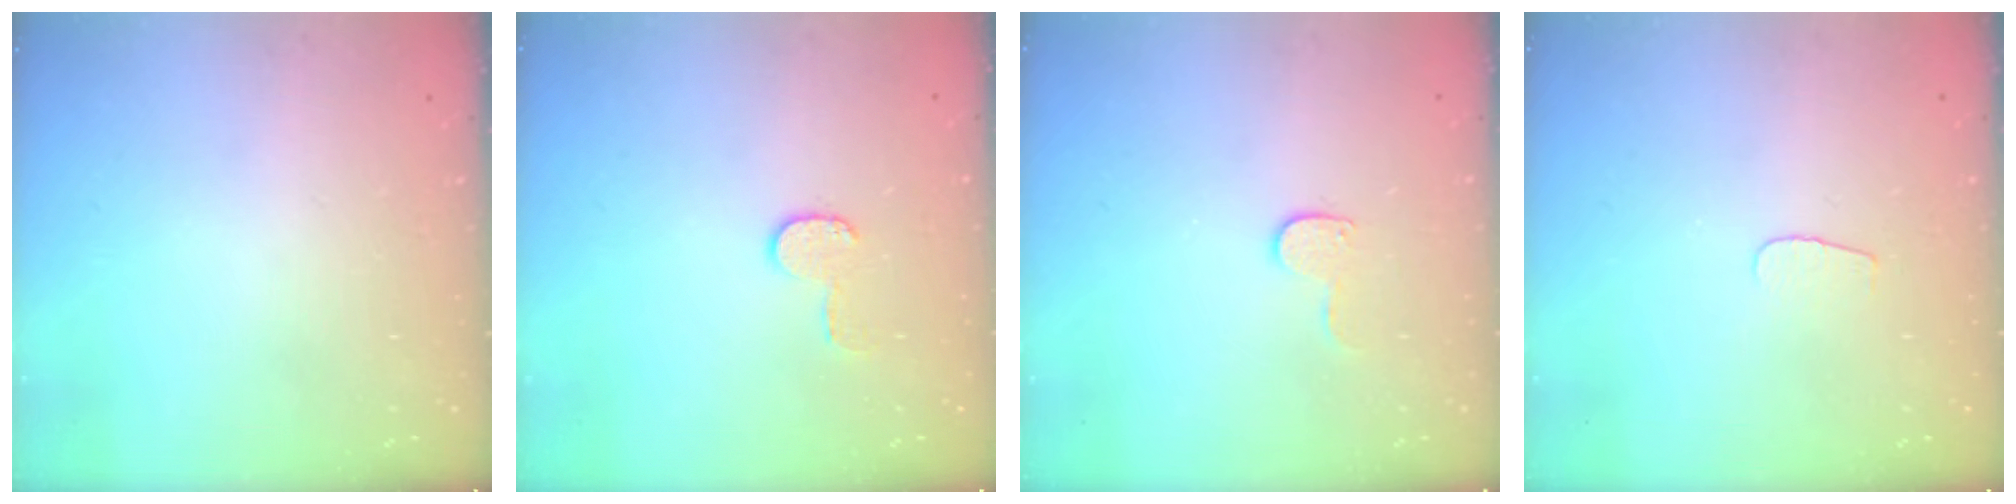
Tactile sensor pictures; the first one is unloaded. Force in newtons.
{"total": 5.9, "press": 5.9, "slide": 0.4}
{"total": 6.4, "press": 6.4, "slide": 0.5}
{"total": 3.5, "press": 3.5, "slide": 0.4}